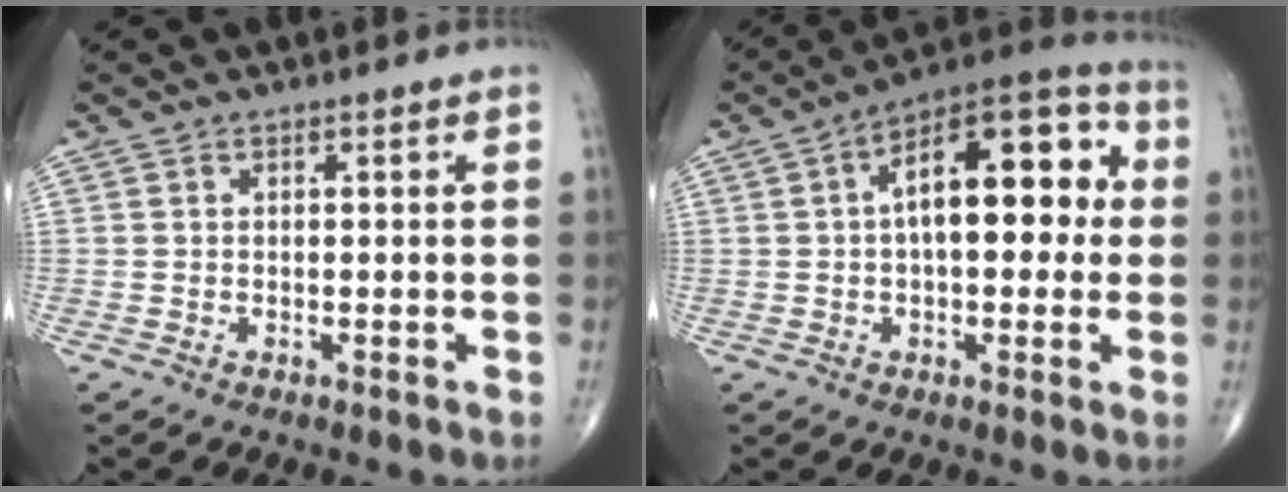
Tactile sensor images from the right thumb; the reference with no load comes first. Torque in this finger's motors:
{"motor_torque": [1.50, 3.51, 1.52, 0.24, 0.13]}